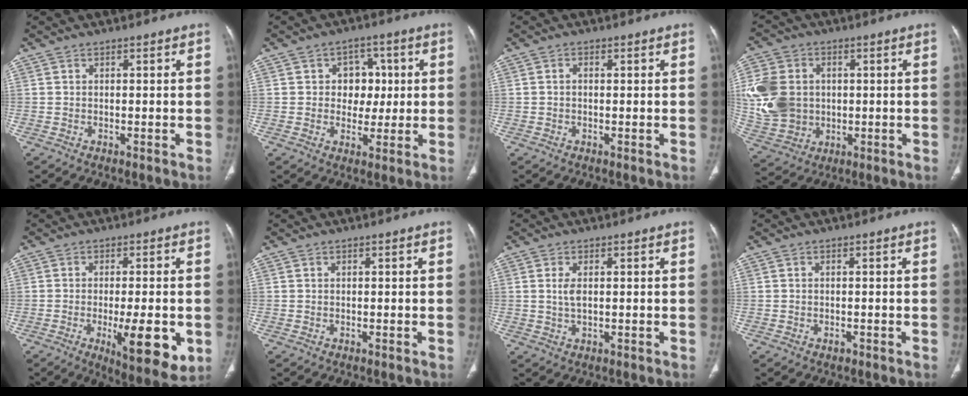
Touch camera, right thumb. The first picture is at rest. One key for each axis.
{"total": 7.2, "fx": 0.9, "fy": 5.9, "fz": 4.1, "tx": -0.011, "ty": 0.005, "tz": 0.011}
{"total": 0.9, "fx": 0.0, "fy": 0.6, "fz": 0.7, "tx": -0.013, "ty": 0.004, "tz": -0.001}
{"total": 15.1, "fx": 1.2, "fy": 12.2, "fz": 8.8, "tx": -0.178, "ty": 0.006, "tz": 0.037}
{"total": 12.5, "fx": -3.3, "fy": 3.8, "fz": 11.5, "tx": -0.156, "ty": -0.021, "tz": -0.041}
{"total": 0.0}
{"total": 2.7, "fx": 0.4, "fy": 1.3, "fz": 2.4, "tx": -0.053, "ty": -0.002, "tz": 0.010}
{"total": 0.8, "fx": -0.4, "fy": 0.5, "fz": 0.3, "tx": -0.006, "ty": 0.001, "tz": -0.007}